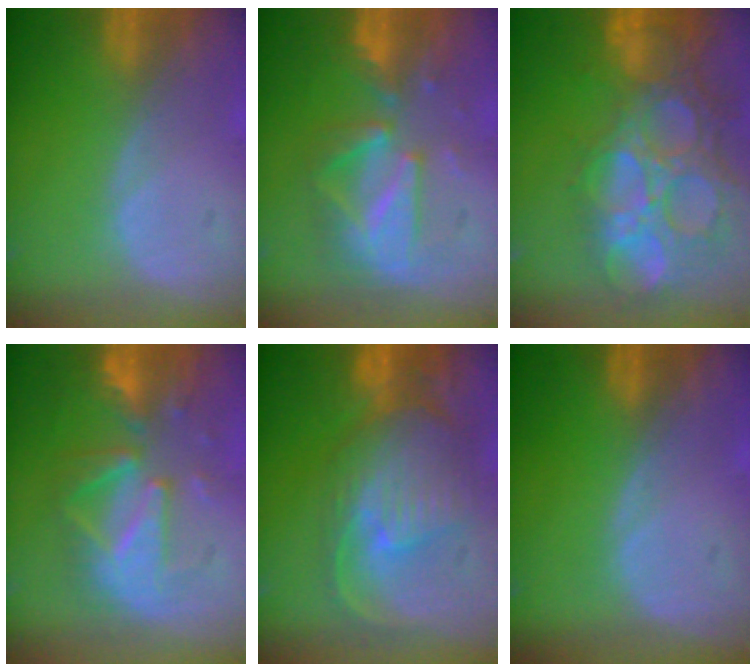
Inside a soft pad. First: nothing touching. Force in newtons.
{"total": 8.0, "press": 8.0, "slide": 0.6}
{"total": 14.7, "press": 12.2, "slide": 8.2}
{"total": 9.8, "press": 8.9, "slide": 4.2}
{"total": 10.9, "press": 9.6, "slide": 5.3}
{"total": 0.0}